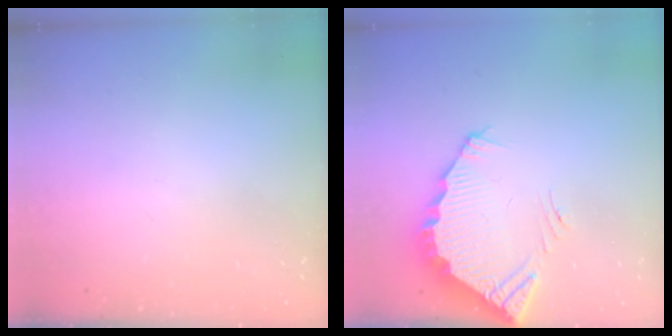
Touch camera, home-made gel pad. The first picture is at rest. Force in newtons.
{"total": 3.8, "press": 3.8, "slide": 0.3}